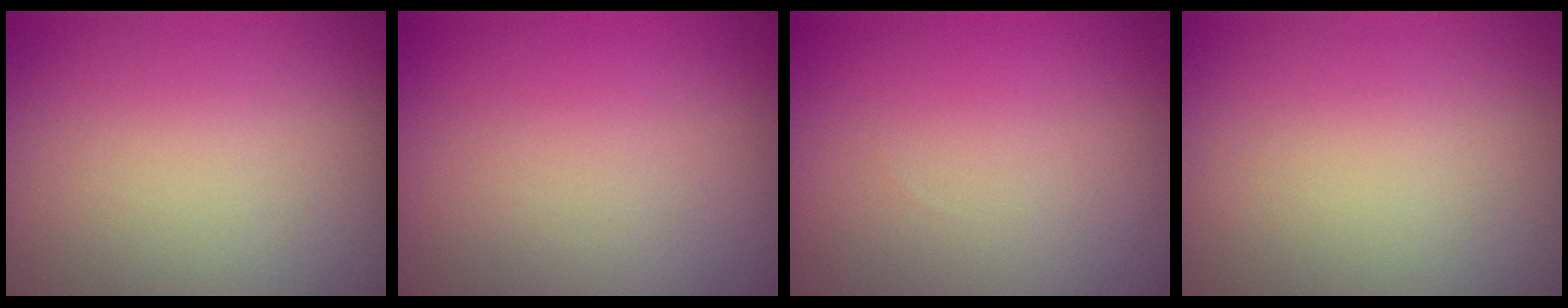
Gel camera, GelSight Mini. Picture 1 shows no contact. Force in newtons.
{"total": 0.0}
{"total": 0.0}
{"total": 0.0}